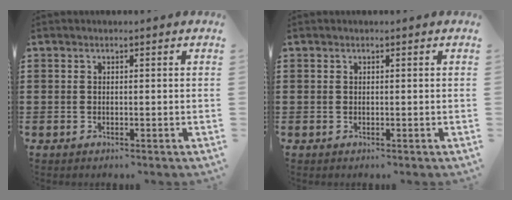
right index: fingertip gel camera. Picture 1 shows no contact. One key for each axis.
{"total": 0.0}